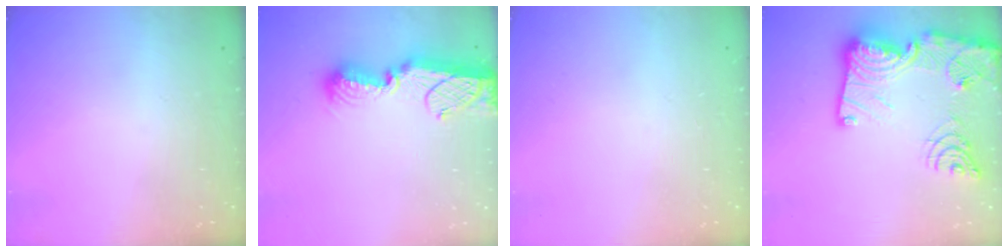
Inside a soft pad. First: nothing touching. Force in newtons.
{"total": 13.4, "press": 13.3, "slide": 0.6}
{"total": 0.0}
{"total": 25.2, "press": 25.1, "slide": 2.6}